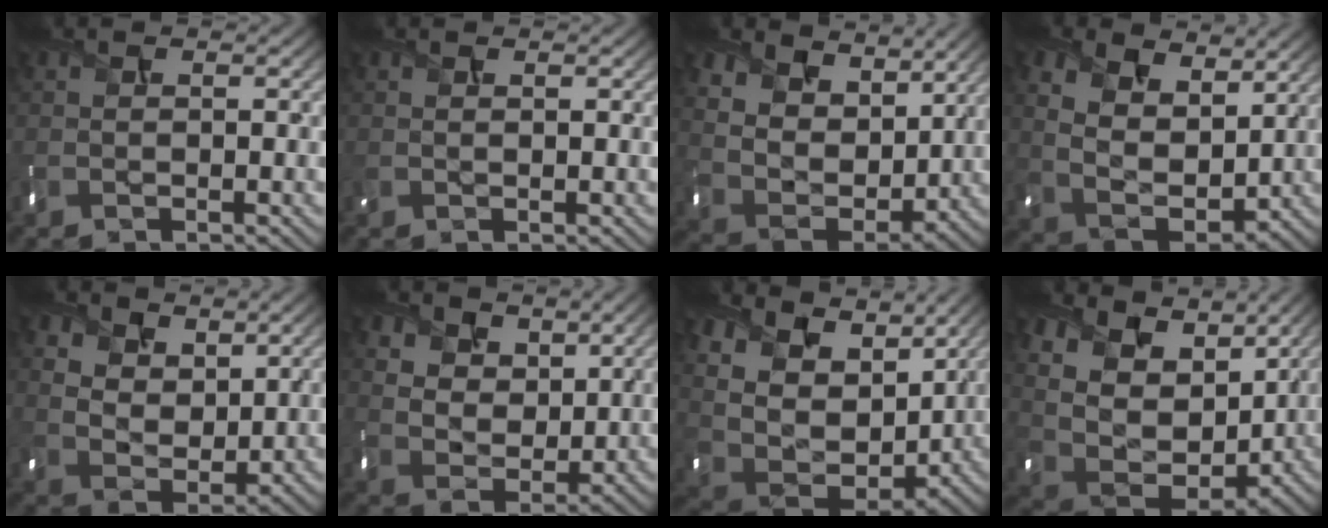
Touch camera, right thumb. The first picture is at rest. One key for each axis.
{"total": 0.0}
{"total": 12.0, "fx": 8.0, "fy": 7.0, "fz": 5.6, "tx": -0.170, "ty": -0.018, "tz": 0.156}
{"total": 11.7, "fx": 6.3, "fy": 6.8, "fz": 7.1, "tx": -0.177, "ty": -0.010, "tz": 0.107}
{"total": 9.0, "fx": 5.9, "fy": 5.1, "fz": 4.5, "tx": -0.121, "ty": -0.025, "tz": 0.113}
{"total": 8.7, "fx": 5.7, "fy": 5.1, "fz": 4.1, "tx": -0.116, "ty": -0.024, "tz": 0.106}
{"total": 14.9, "fx": 8.7, "fy": 8.8, "fz": 8.2, "tx": -0.231, "ty": 0.030, "tz": 0.162}
{"total": 14.5, "fx": 8.5, "fy": 8.7, "fz": 7.9, "tx": -0.219, "ty": 0.033, "tz": 0.152}